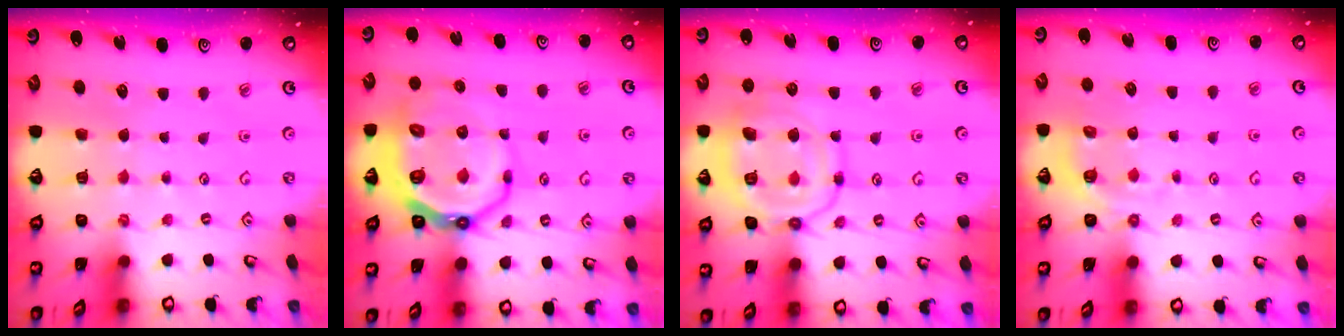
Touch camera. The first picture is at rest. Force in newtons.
{"total": 15.2, "press": 14.7, "slide": 3.8}
{"total": 13.7, "press": 13.7, "slide": 1.2}
{"total": 2.9, "press": 2.2, "slide": 1.8}